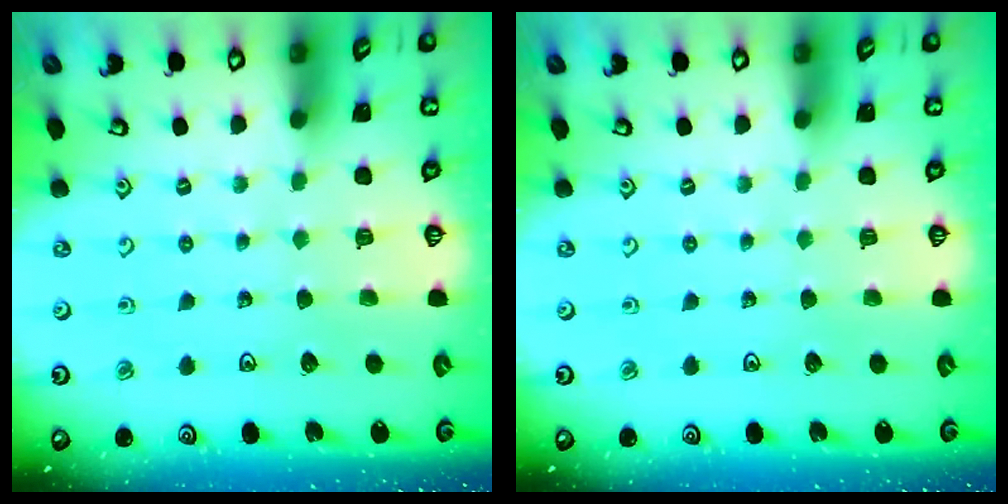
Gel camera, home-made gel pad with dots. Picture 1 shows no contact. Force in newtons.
{"total": 0.0}